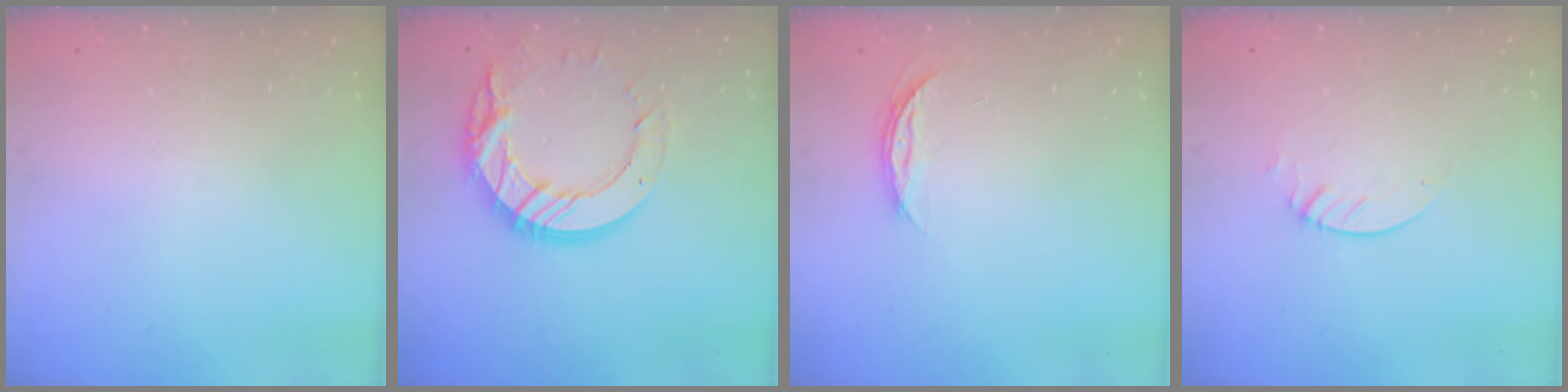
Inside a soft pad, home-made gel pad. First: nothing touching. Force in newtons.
{"total": 15.9, "press": 15.8, "slide": 1.5}
{"total": 4.2, "press": 4.1, "slide": 0.5}
{"total": 2.3, "press": 2.3, "slide": 0.2}